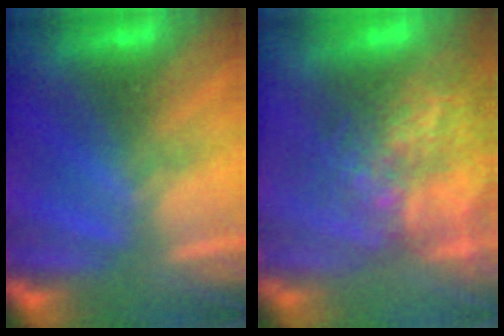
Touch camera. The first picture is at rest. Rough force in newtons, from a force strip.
{"total": 11.8}